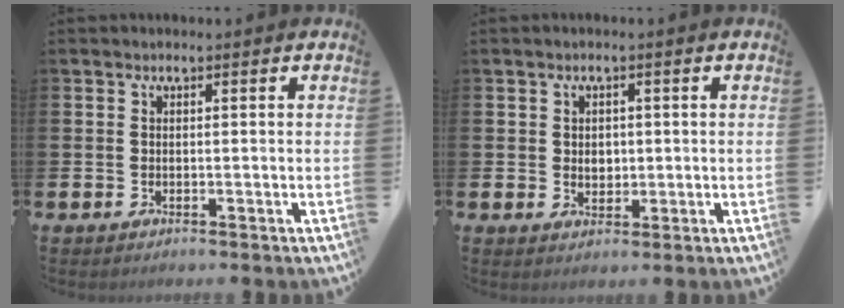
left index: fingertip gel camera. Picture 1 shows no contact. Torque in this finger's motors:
{"motor_torque": [0.10, 0.05, 0.05, 0.03]}